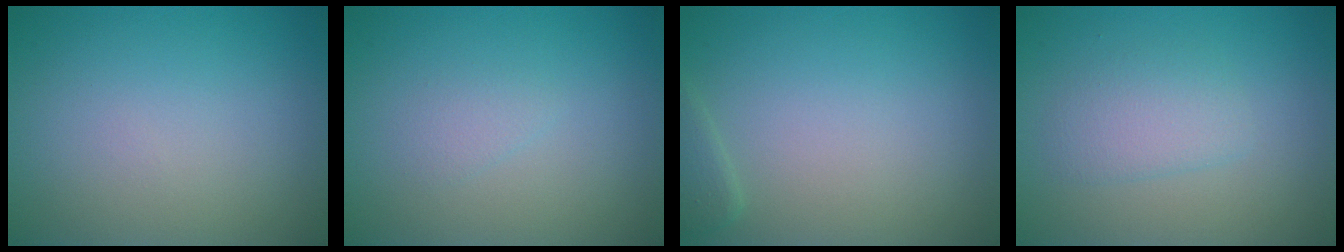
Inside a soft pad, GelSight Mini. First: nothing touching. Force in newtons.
{"total": 0.9, "press": 0.9, "slide": 0.1}
{"total": 1.1, "press": 1.1, "slide": 0.1}
{"total": 2.2, "press": 2.2, "slide": 0.1}